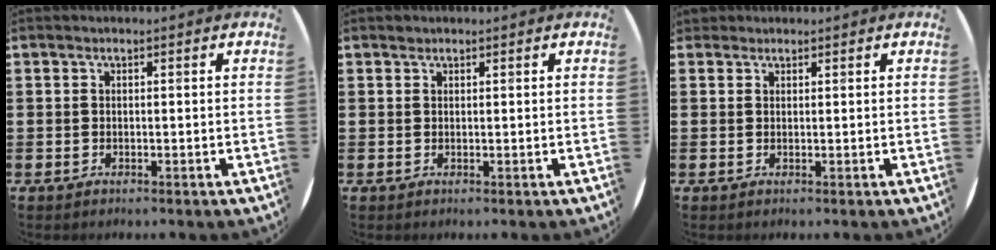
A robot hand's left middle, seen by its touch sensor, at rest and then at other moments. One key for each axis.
{"total": 0.0}
{"total": 0.9, "fx": 0.8, "fy": 0.4, "fz": 0.0, "tx": -0.001, "ty": 0.004, "tz": 0.017}